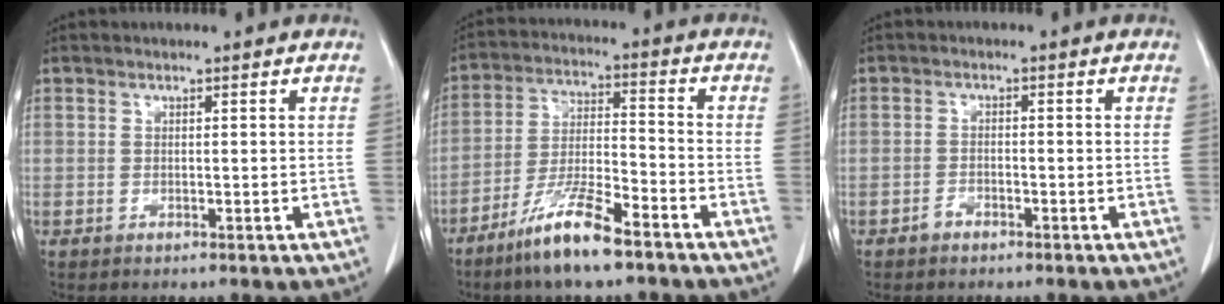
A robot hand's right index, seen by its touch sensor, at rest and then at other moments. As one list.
[{"total": 10.9, "force": [-7.6, 1.2, 7.7], "torque": [-0.153, -0.018, -0.145]}, {"total": 1.5, "force": [-1.1, 0.8, 0.6], "torque": [-0.011, 0.003, -0.018]}]